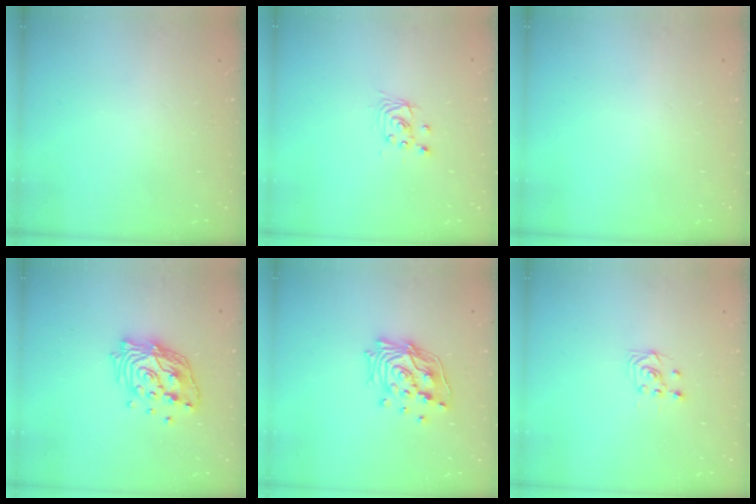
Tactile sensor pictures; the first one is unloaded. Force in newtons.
{"total": 2.9, "press": 2.9, "slide": 0.1}
{"total": 0.0}
{"total": 15.2, "press": 15.1, "slide": 1.5}
{"total": 15.4, "press": 15.2, "slide": 1.8}
{"total": 2.5, "press": 2.2, "slide": 1.2}